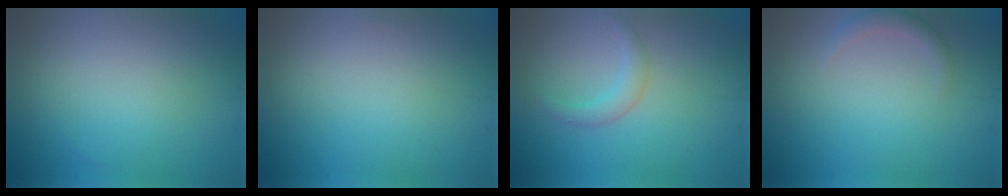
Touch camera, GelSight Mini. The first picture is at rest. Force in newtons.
{"total": 0.0}
{"total": 1.7, "press": 1.7, "slide": 0.1}
{"total": 1.4, "press": 1.4, "slide": 0.1}